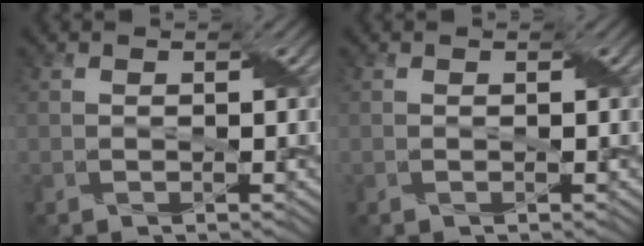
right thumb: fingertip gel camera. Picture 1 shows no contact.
{"total": 0.0}